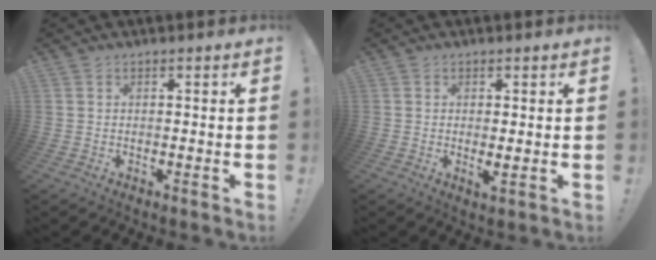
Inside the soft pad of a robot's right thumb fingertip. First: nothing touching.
{"total": 2.4, "force": [0.4, 0.3, 2.3], "torque": [-0.030, -0.010, 0.007]}